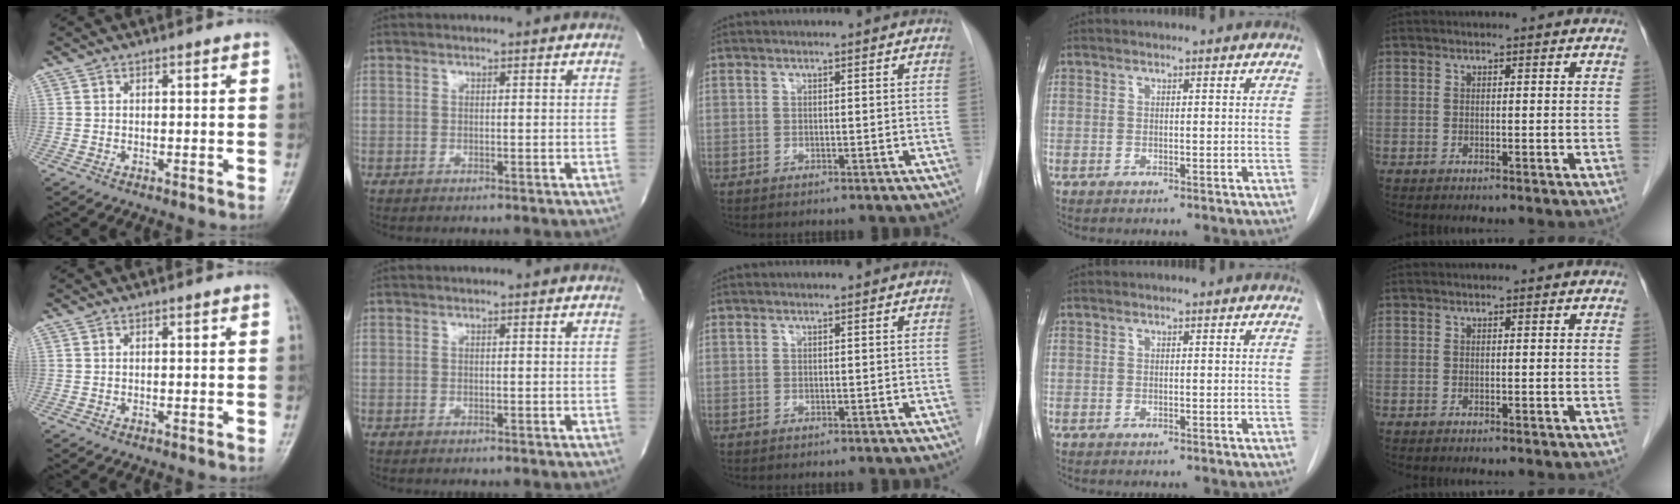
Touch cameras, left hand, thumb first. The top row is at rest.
{}